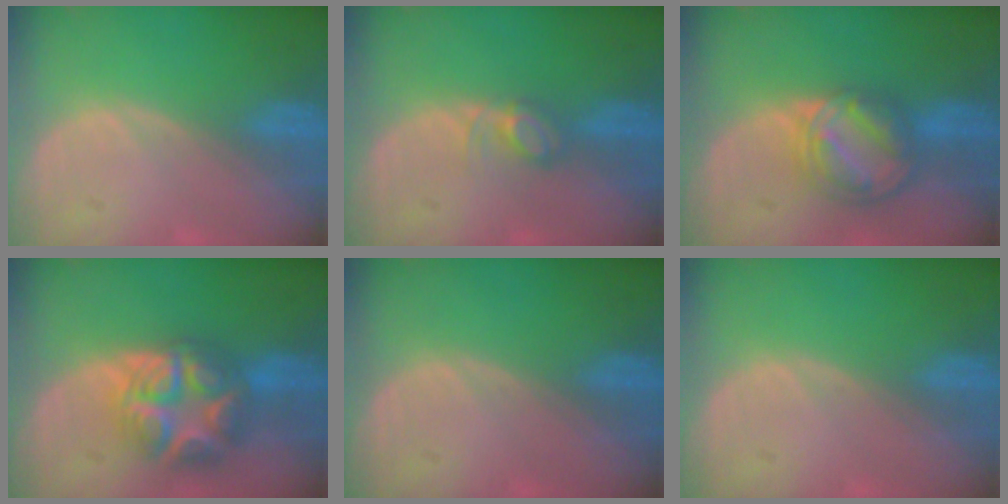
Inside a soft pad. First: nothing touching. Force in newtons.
{"total": 2.8, "press": 2.8, "slide": 0.4}
{"total": 8.3, "press": 7.1, "slide": 4.4}
{"total": 8.9, "press": 8.9, "slide": 0.5}
{"total": 0.0}
{"total": 0.0}